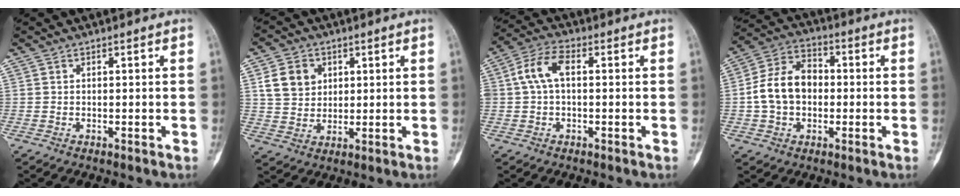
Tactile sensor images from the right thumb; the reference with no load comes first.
{"total": 7.7, "force": [2.5, 6.3, 3.7], "torque": [-0.042, -0.006, 0.050]}
{"total": 7.1, "force": [0.8, 4.0, 5.8], "torque": [-0.120, 0.025, 0.011]}
{"total": 11.4, "force": [-0.6, 8.5, 7.6], "torque": [-0.125, 0.034, -0.021]}